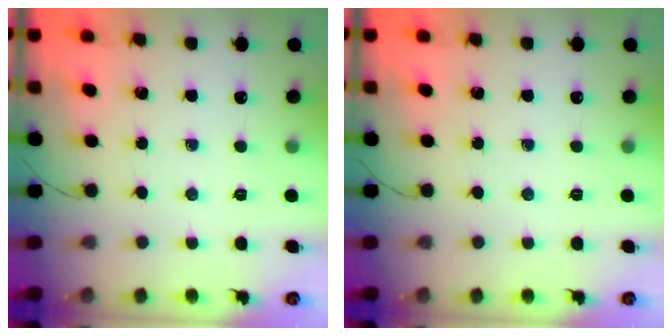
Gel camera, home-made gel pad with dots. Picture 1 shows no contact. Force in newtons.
{"total": 0.0}